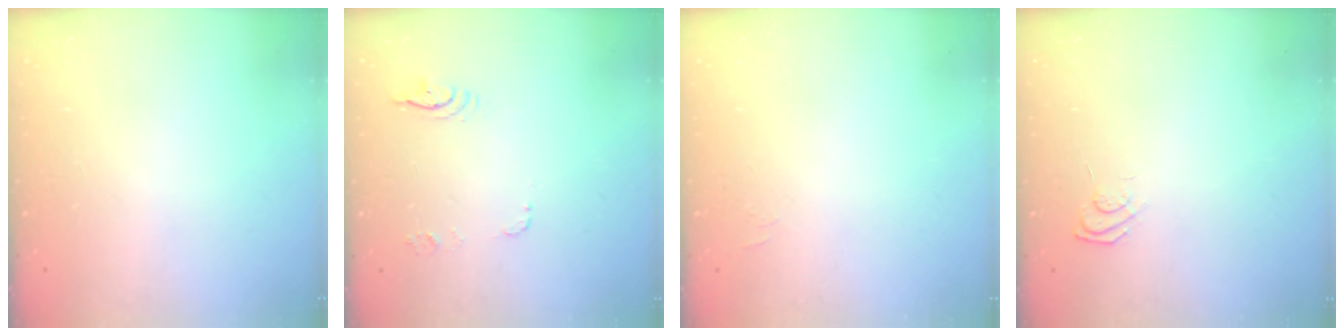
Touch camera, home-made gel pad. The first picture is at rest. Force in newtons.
{"total": 6.0, "press": 6.0, "slide": 0.4}
{"total": 4.5, "press": 4.4, "slide": 0.9}
{"total": 6.1, "press": 5.9, "slide": 1.4}